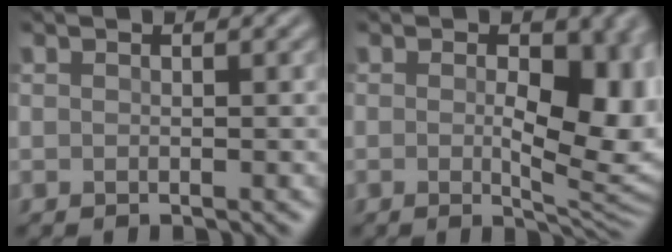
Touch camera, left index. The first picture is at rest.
{"total": 8.5, "force": [-0.1, 3.9, 7.6], "torque": [-0.075, -0.002, 0.002]}